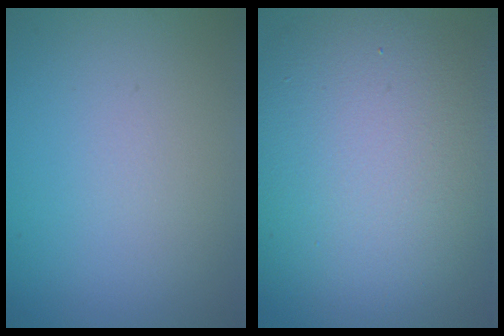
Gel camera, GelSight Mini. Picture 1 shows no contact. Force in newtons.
{"total": 12.8, "press": 12.8, "slide": 0.9}